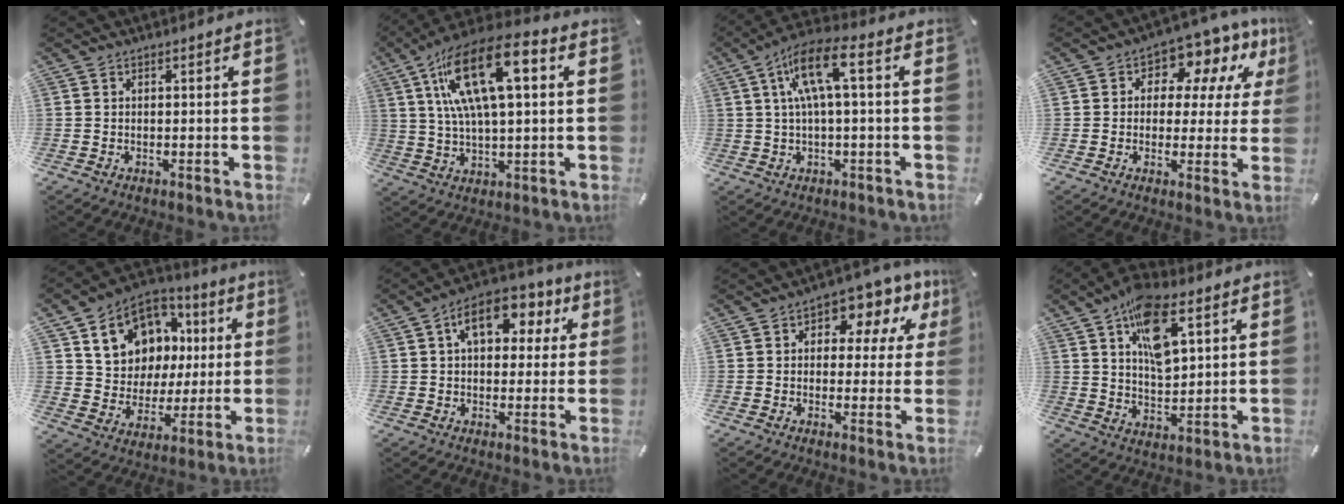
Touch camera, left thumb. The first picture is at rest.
{"total": 18.7, "force": [6.5, 7.6, 15.8], "torque": [-0.312, -0.012, 0.106]}
{"total": 11.0, "force": [1.8, 3.1, 10.4], "torque": [-0.203, 0.003, 0.032]}
{"total": 9.2, "force": [4.8, 6.2, 4.8], "torque": [-0.070, -0.033, 0.085]}
{"total": 14.0, "force": [5.3, 12.2, 4.5], "torque": [-0.087, -0.023, 0.111]}
{"total": 11.2, "force": [4.1, 7.1, 7.6], "torque": [-0.104, -0.005, 0.067]}
{"total": 8.7, "force": [3.5, 5.7, 5.6], "torque": [-0.070, -0.020, 0.054]}
{"total": 14.0, "force": [7.0, 7.2, 9.8], "torque": [-0.153, -0.020, 0.122]}